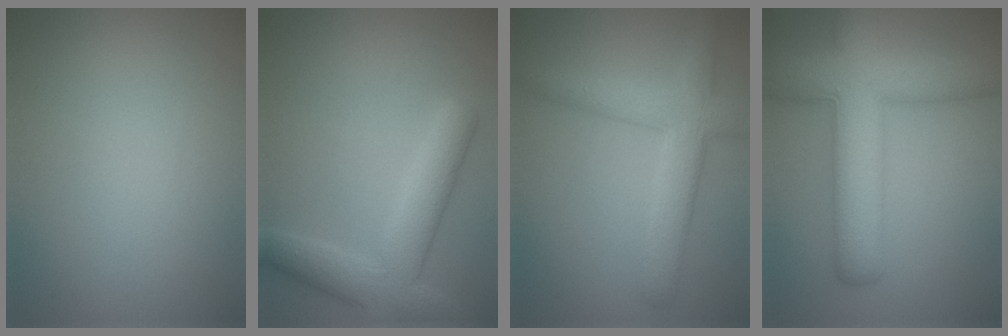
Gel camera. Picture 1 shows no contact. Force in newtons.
{"total": 6.0, "press": 6.0, "slide": 0.4}
{"total": 5.0, "press": 5.0, "slide": 0.3}
{"total": 8.9, "press": 8.9, "slide": 0.4}